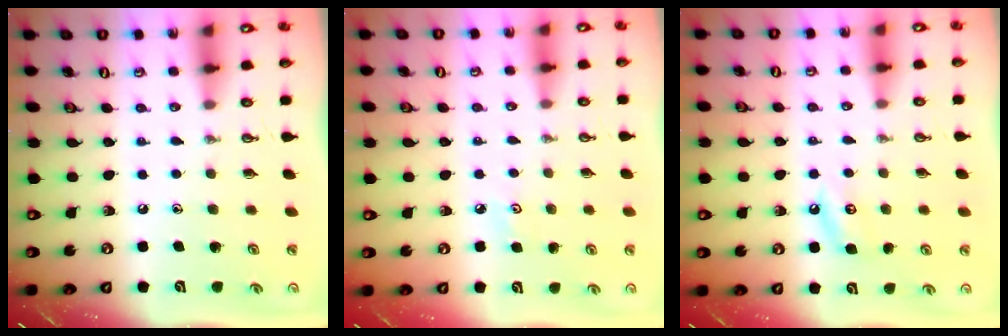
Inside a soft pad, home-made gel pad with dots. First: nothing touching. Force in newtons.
{"total": 3.3, "press": 3.3, "slide": 0.4}
{"total": 4.4, "press": 4.3, "slide": 0.9}